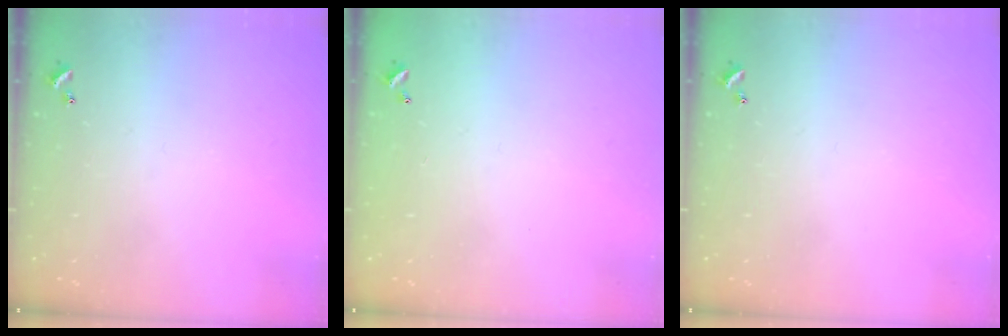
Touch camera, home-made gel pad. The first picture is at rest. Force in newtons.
{"total": 2.9, "press": 2.9, "slide": 0.1}
{"total": 0.0}